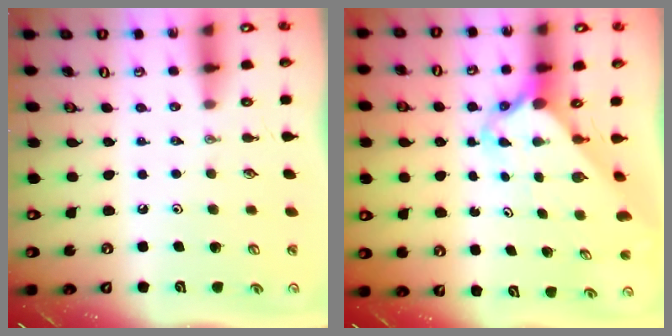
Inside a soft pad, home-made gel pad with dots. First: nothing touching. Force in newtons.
{"total": 2.8, "press": 2.8, "slide": 0.3}